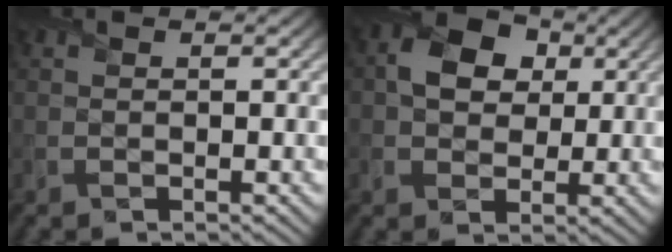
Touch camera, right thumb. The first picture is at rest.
{"total": 6.2, "force": [1.4, 4.9, 3.6], "torque": [-0.073, 0.012, 0.015]}